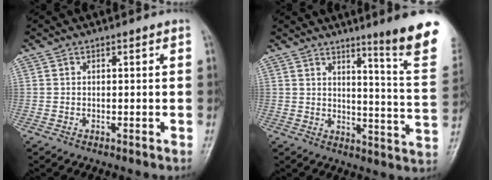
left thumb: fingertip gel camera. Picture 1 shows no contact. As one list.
[{"total": 14.9, "force": [10.2, 0.0, 10.9], "torque": [-0.123, -0.086, 0.129]}]